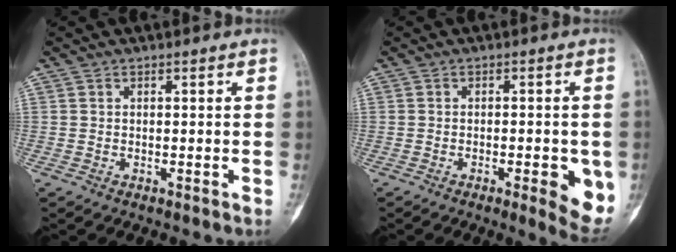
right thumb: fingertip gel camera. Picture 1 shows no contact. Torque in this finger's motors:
{"motor_torque": [-0.17, 0.51, 0.03, -0.01, -0.07]}